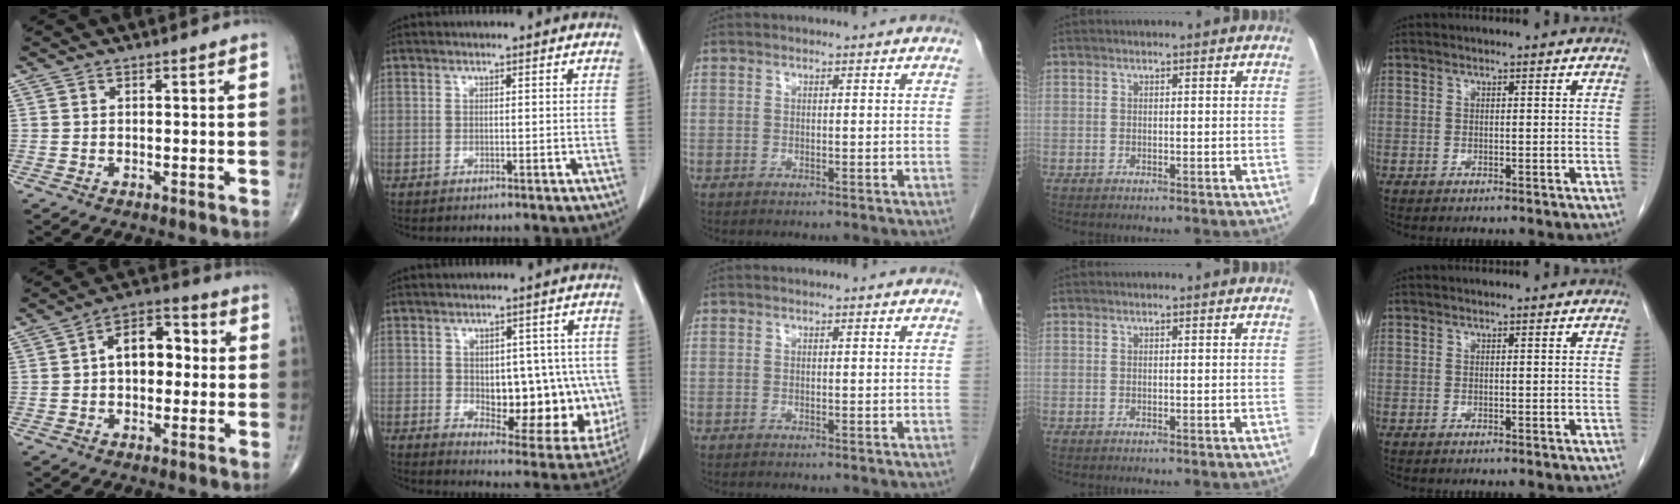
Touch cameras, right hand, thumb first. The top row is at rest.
{"thumb": {"total": 9.4, "force": [0.6, 6.0, 7.2], "torque": [-0.088, 0.025, -0.002]}, "index": {"total": 16.1, "force": [-1.4, 8.0, 13.9], "torque": [-0.176, 0.006, 0.007]}}